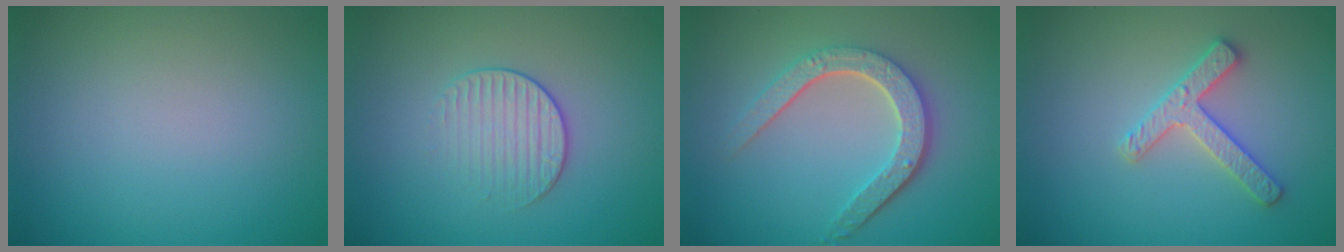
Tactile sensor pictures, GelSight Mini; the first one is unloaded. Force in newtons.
{"total": 2.0, "press": 1.4, "slide": 1.4}
{"total": 4.7, "press": 3.6, "slide": 3.0}
{"total": 2.7, "press": 2.7, "slide": 0.3}